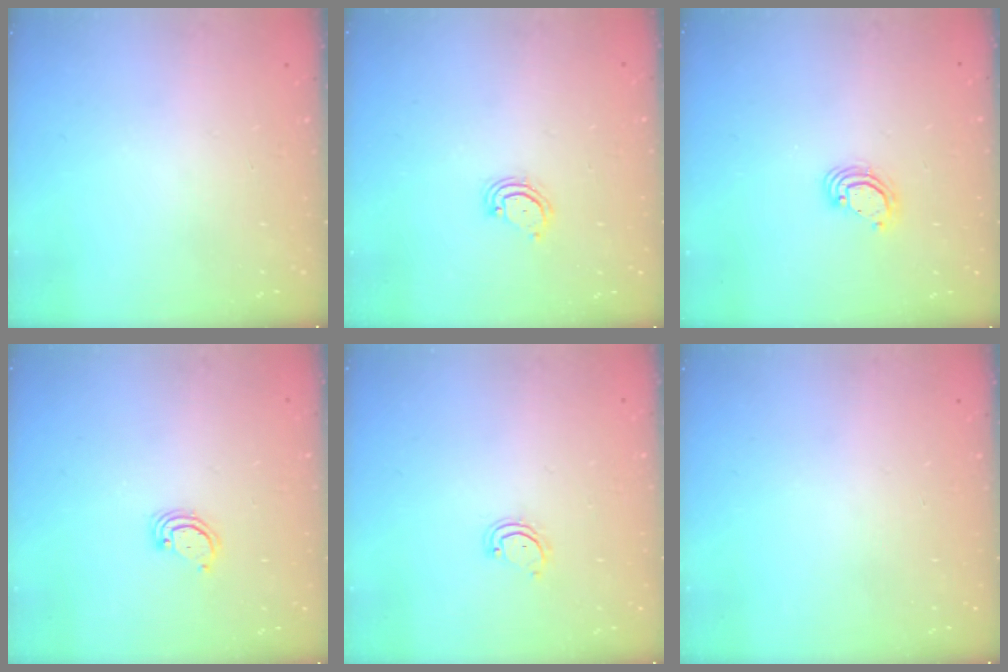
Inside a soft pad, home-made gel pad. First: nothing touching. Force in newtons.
{"total": 3.8, "press": 3.8, "slide": 0.5}
{"total": 4.1, "press": 4.1, "slide": 0.3}
{"total": 2.9, "press": 2.9, "slide": 0.2}
{"total": 2.9, "press": 2.9, "slide": 0.3}
{"total": 0.0}